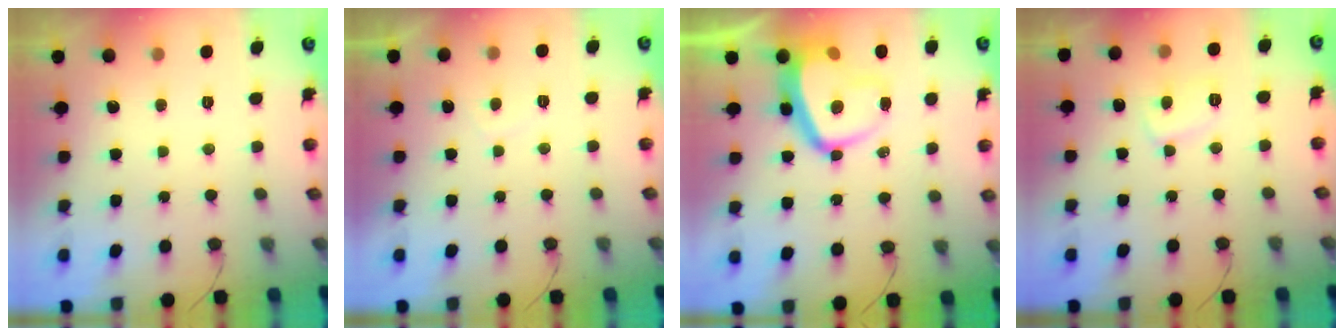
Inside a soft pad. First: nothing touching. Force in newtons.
{"total": 1.1, "press": 1.0, "slide": 0.5}
{"total": 12.2, "press": 12.2, "slide": 0.9}
{"total": 6.0, "press": 5.9, "slide": 0.6}